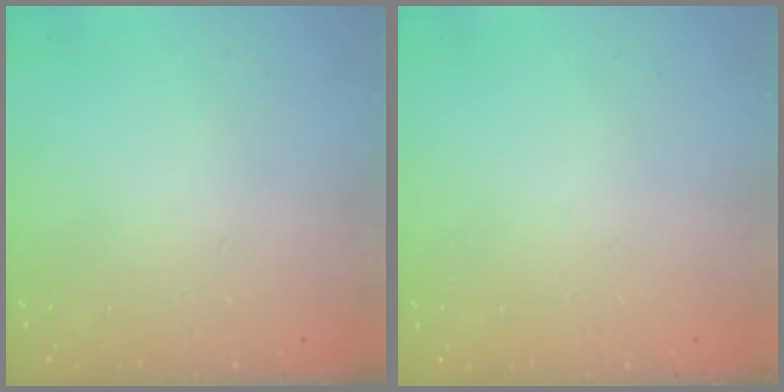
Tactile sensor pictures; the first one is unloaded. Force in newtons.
{"total": 0.0}